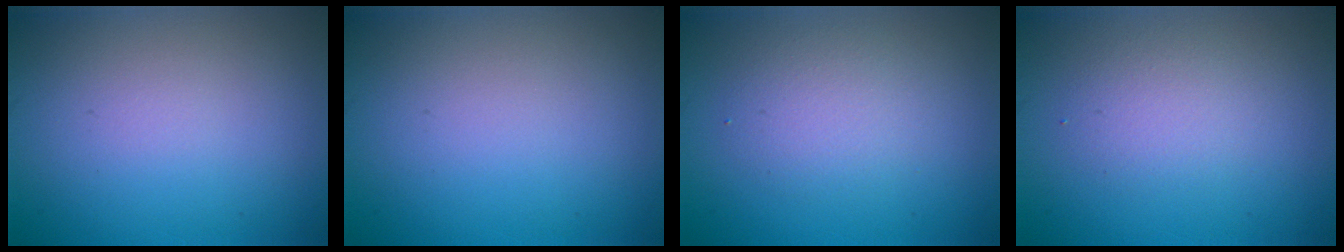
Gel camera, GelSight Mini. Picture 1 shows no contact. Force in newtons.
{"total": 0.0}
{"total": 2.4, "press": 2.4, "slide": 0.2}
{"total": 1.9, "press": 1.9, "slide": 0.2}